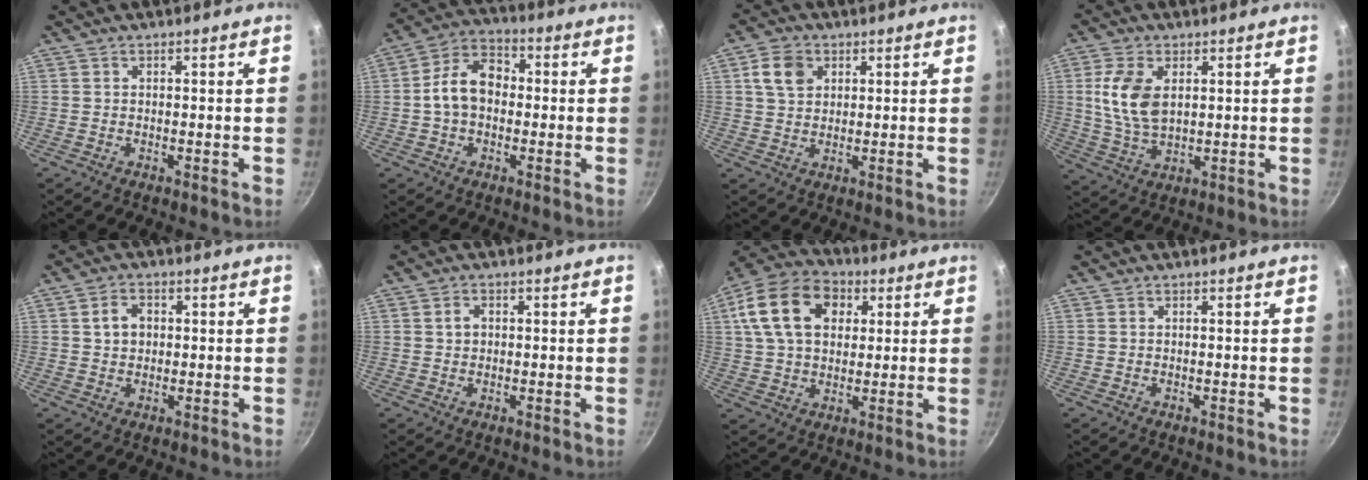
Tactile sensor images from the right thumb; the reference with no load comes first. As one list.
[{"total": 10.2, "force": [-0.3, 7.3, 7.1], "torque": [-0.097, 0.033, -0.021]}, {"total": 6.5, "force": [2.4, 4.8, 3.6], "torque": [-0.050, 0.002, 0.042]}, {"total": 10.0, "force": [2.2, 5.8, 7.8], "torque": [-0.154, -0.012, 0.046]}, {"total": 4.4, "force": [0.8, 3.4, 2.6], "torque": [-0.030, 0.007, 0.012]}, {"total": 2.2, "force": [0.5, 1.7, 1.3], "torque": [-0.015, 0.006, 0.007]}, {"total": 17.6, "force": [5.3, 12.3, 11.5], "torque": [-0.190, 0.015, 0.079]}, {"total": 0.0}]